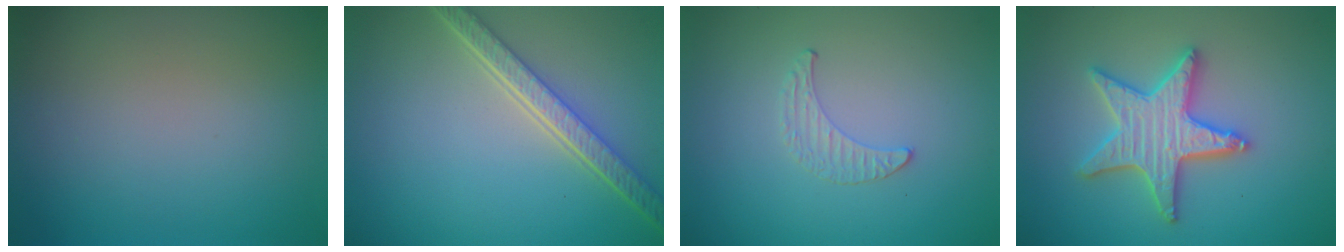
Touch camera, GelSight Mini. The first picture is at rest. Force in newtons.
{"total": 5.0, "press": 3.7, "slide": 3.4}
{"total": 0.5, "press": 0.5, "slide": 0.2}
{"total": 5.2, "press": 5.1, "slide": 0.9}